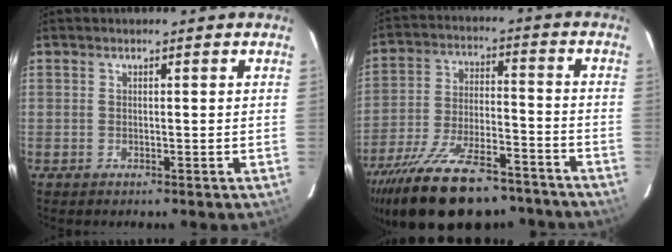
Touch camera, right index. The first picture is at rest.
{"total": 24.1, "force": [-18.7, 8.9, 12.3], "torque": [-0.238, -0.023, -0.280]}